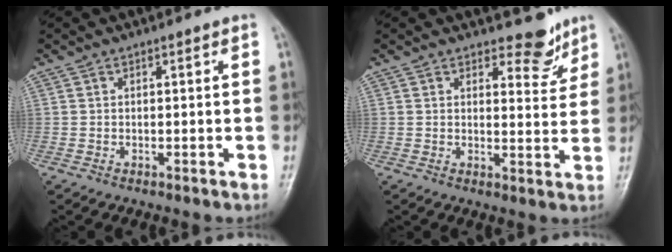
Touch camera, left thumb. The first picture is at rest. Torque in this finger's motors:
{"motor_torque": [-0.07, -0.09, -0.11, -0.15, 0.02]}